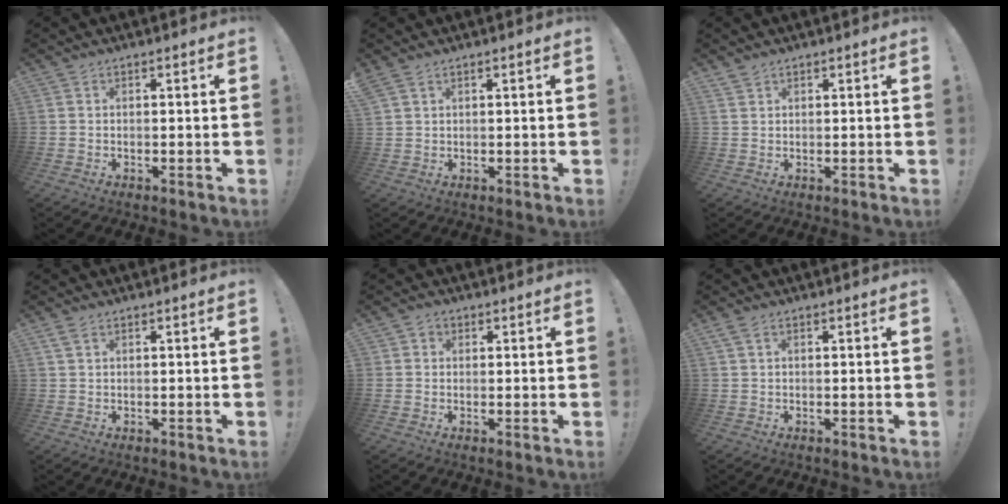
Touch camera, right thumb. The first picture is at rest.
{"total": 2.1, "force": [1.6, 0.9, 1.1], "torque": [-0.022, -0.004, 0.031]}
{"total": 1.8, "force": [1.6, 0.9, 0.1], "torque": [0.006, -0.007, 0.029]}
{"total": 2.2, "force": [1.3, 1.1, 1.5], "torque": [-0.030, 0.004, 0.024]}
{"total": 2.0, "force": [0.5, 1.9, 0.5], "torque": [-0.003, 0.001, 0.008]}
{"total": 1.7, "force": [0.9, 1.1, 1.0], "torque": [-0.011, 0.002, 0.016]}